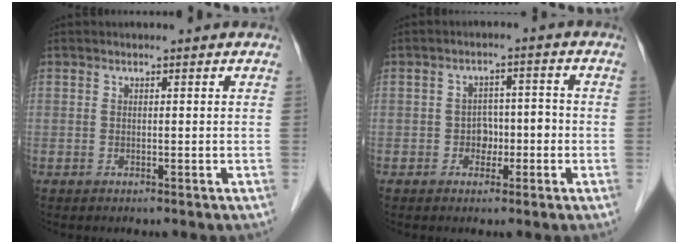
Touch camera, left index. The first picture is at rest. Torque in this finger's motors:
{"motor_torque": [-0.09, 0.01, 0.02, 0.00]}